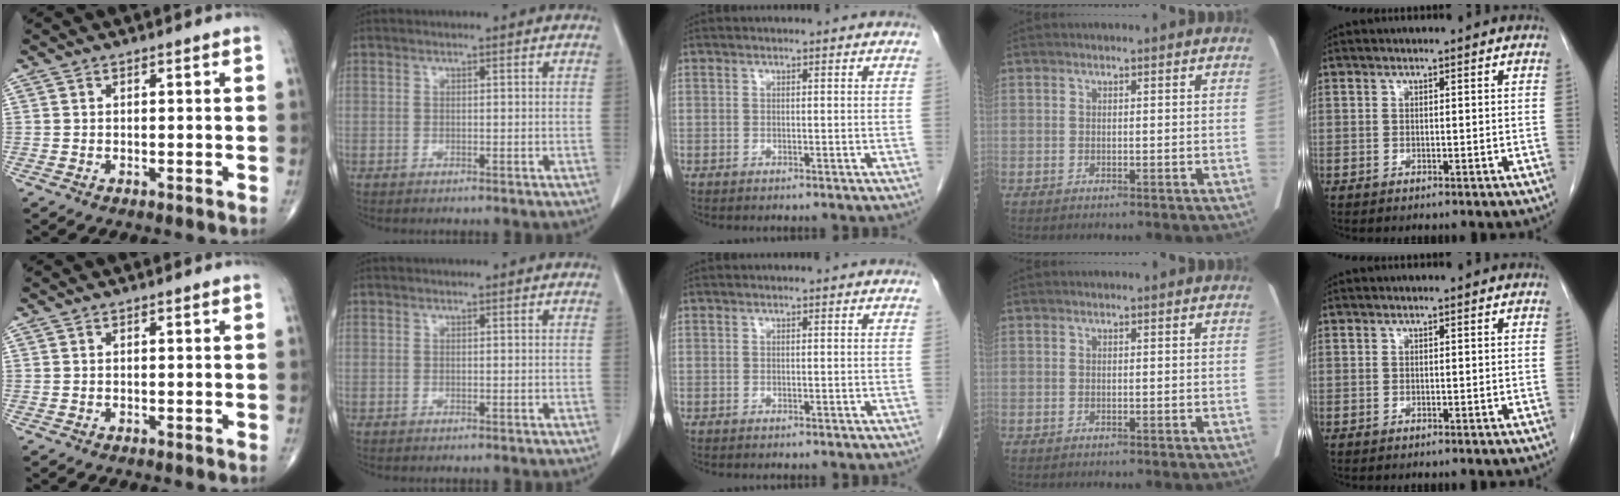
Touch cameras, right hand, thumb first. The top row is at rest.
{}